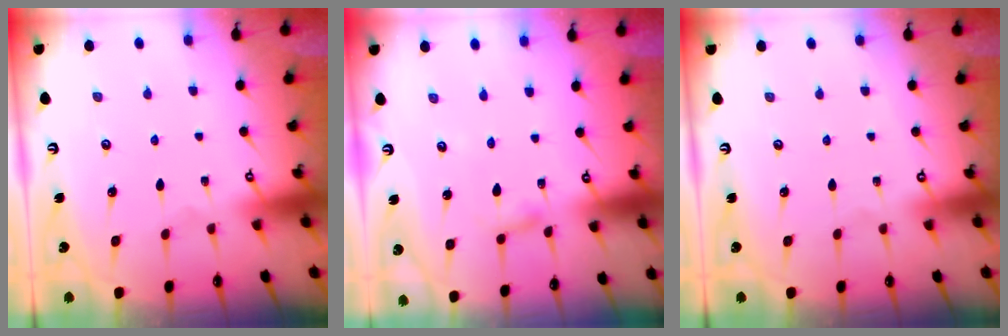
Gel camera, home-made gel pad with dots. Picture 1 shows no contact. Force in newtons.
{"total": 2.0, "press": 2.0, "slide": 0.2}
{"total": 0.6, "press": 0.5, "slide": 0.4}